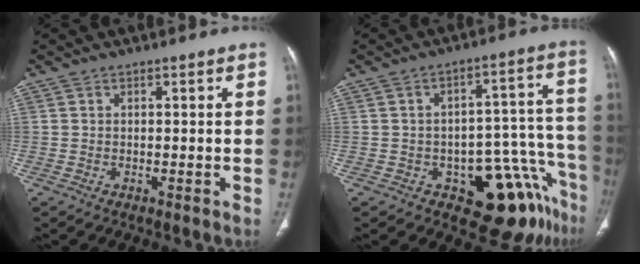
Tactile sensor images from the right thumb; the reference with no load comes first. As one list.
[{"total": 14.4, "force": [-8.9, 6.3, 9.4], "torque": [-0.055, 0.092, -0.116]}]